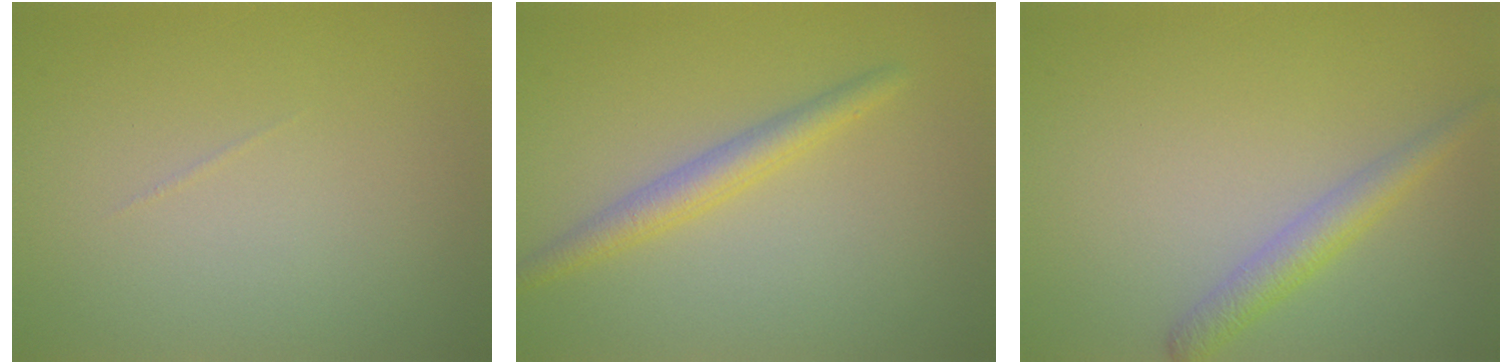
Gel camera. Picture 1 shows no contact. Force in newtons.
{"total": 2.6, "press": 2.6, "slide": 0.1}
{"total": 2.5, "press": 2.5, "slide": 0.1}